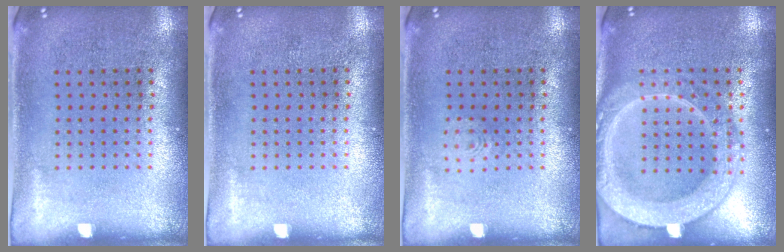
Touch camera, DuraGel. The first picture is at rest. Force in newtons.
{"total": 0.0}
{"total": 0.8, "press": 0.8, "slide": 0.1}
{"total": 3.9, "press": 3.9, "slide": 0.5}